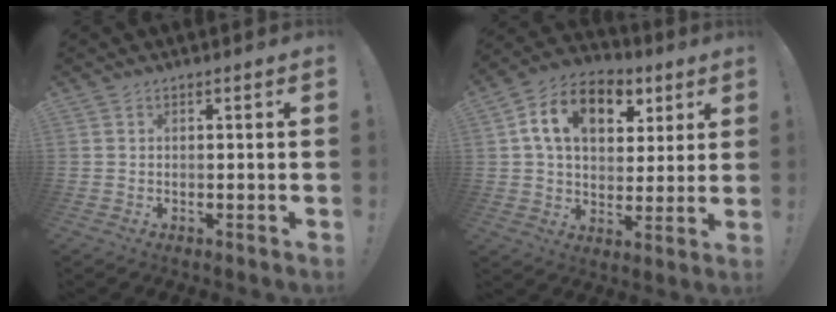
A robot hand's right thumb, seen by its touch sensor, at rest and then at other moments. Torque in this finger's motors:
{"motor_torque": [1.79, 1.79, 0.72, 0.24, 0.11]}